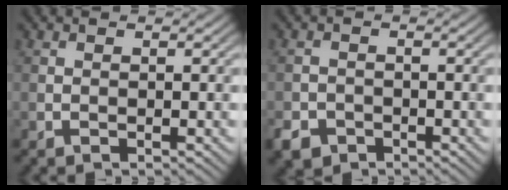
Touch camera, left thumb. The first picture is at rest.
{"total": 3.2, "force": [-2.1, 2.2, 1.0], "torque": [-0.023, -0.007, -0.046]}